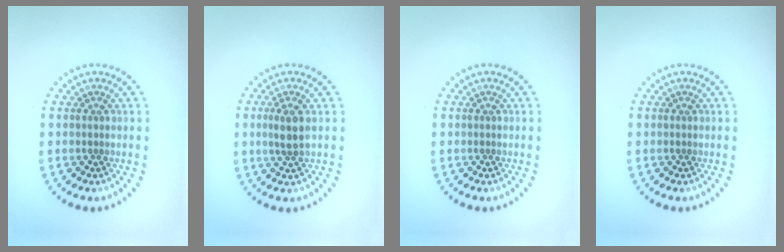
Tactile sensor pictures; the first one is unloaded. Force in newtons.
{"total": 2.1, "press": 1.9, "slide": 0.9}
{"total": 0.0}
{"total": 0.0}